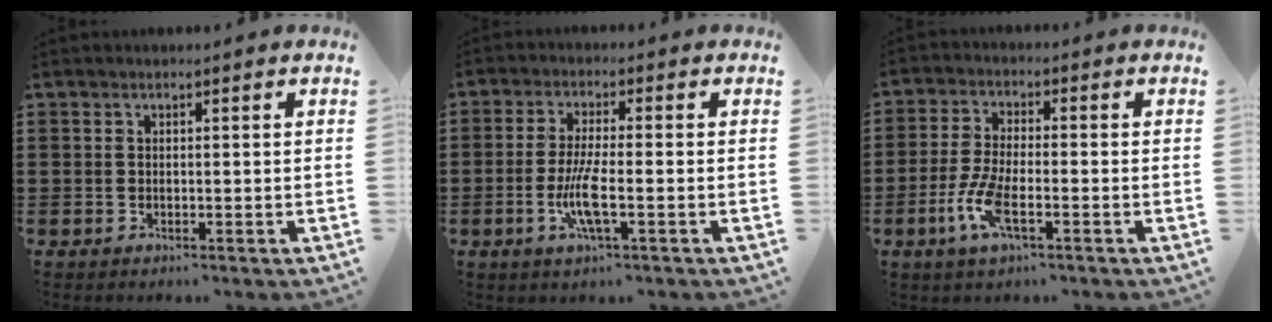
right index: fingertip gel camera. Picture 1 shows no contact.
{"total": 6.1, "force": [-1.6, 0.9, 5.8], "torque": [-0.125, -0.014, -0.036]}
{"total": 6.1, "force": [-2.5, 1.7, 5.3], "torque": [-0.128, -0.015, -0.050]}